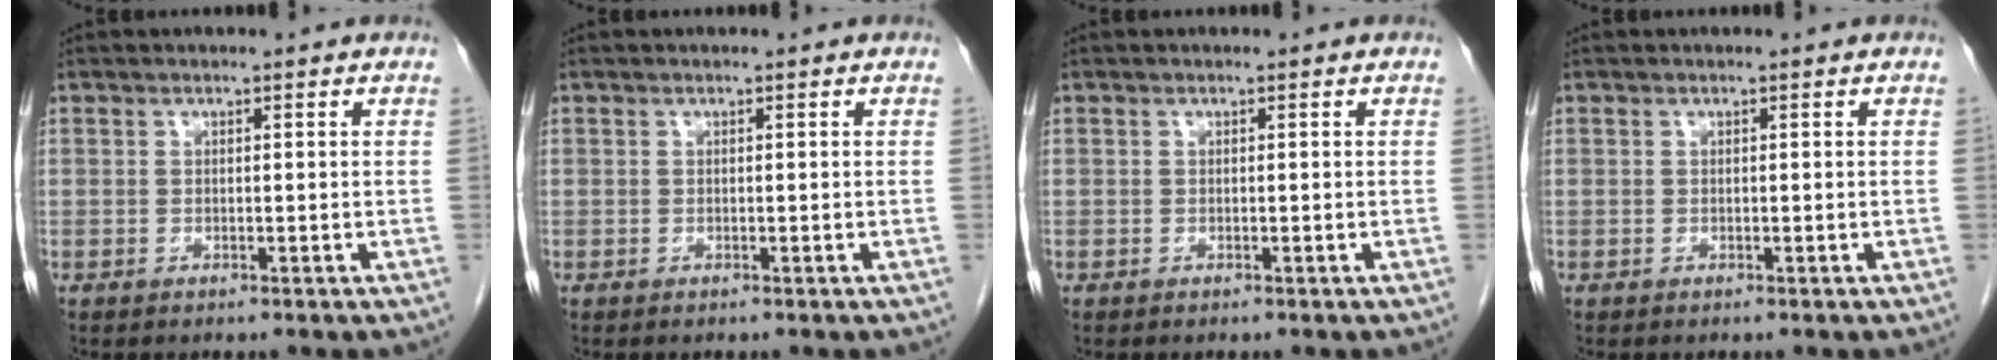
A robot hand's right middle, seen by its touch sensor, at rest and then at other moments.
{"total": 0.0}
{"total": 0.0}
{"total": 0.0}